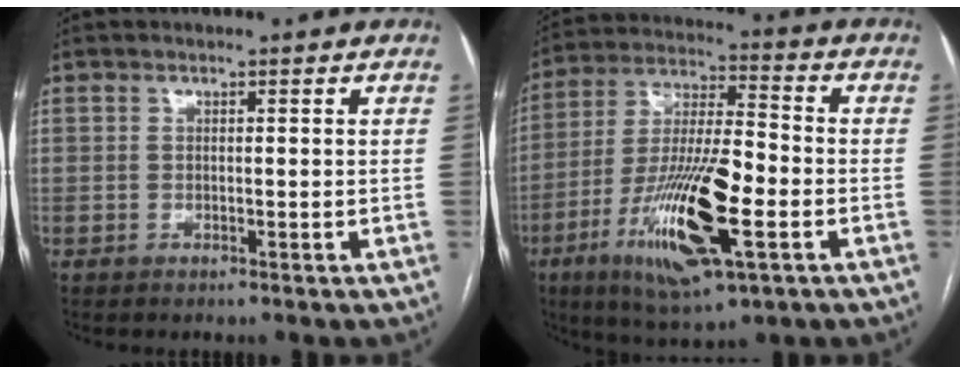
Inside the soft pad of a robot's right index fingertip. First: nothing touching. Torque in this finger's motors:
{"motor_torque": [2.07, -0.07, 0.50, 0.21]}